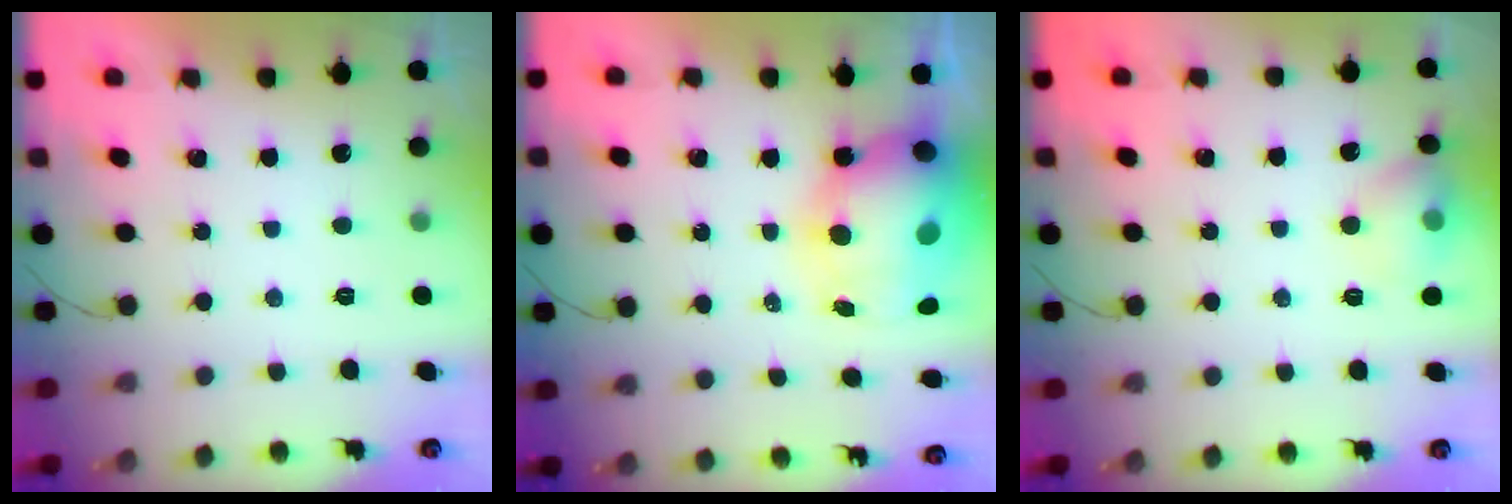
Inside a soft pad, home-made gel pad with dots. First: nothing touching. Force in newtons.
{"total": 13.6, "press": 13.2, "slide": 3.2}
{"total": 8.1, "press": 8.0, "slide": 1.5}